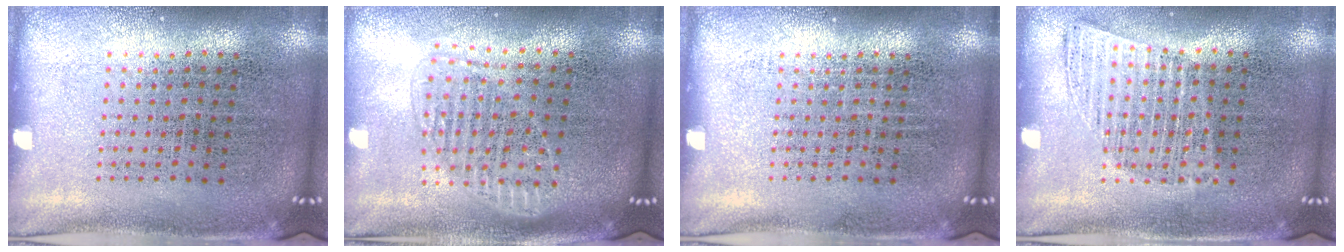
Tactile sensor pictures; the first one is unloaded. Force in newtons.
{"total": 1.6, "press": 1.4, "slide": 0.8}
{"total": 0.0}
{"total": 0.9, "press": 0.9, "slide": 0.3}